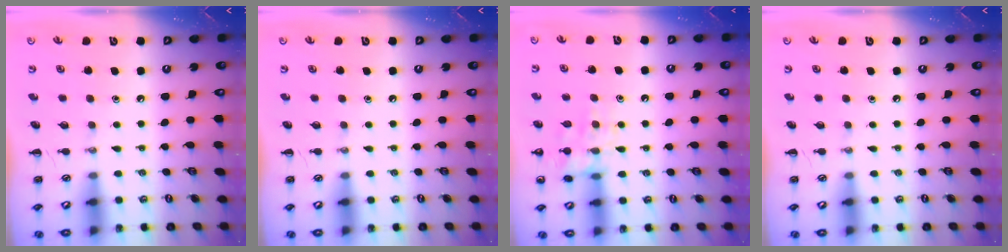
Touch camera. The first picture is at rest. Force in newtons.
{"total": 0.0}
{"total": 12.6, "press": 12.5, "slide": 1.8}
{"total": 0.0}